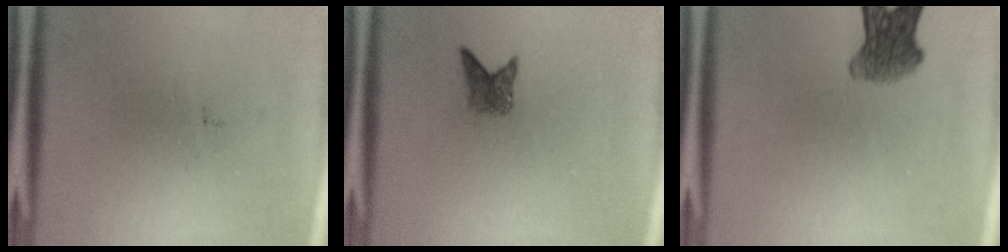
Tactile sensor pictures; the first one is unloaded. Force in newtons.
{"total": 2.1}
{"total": 5.8}